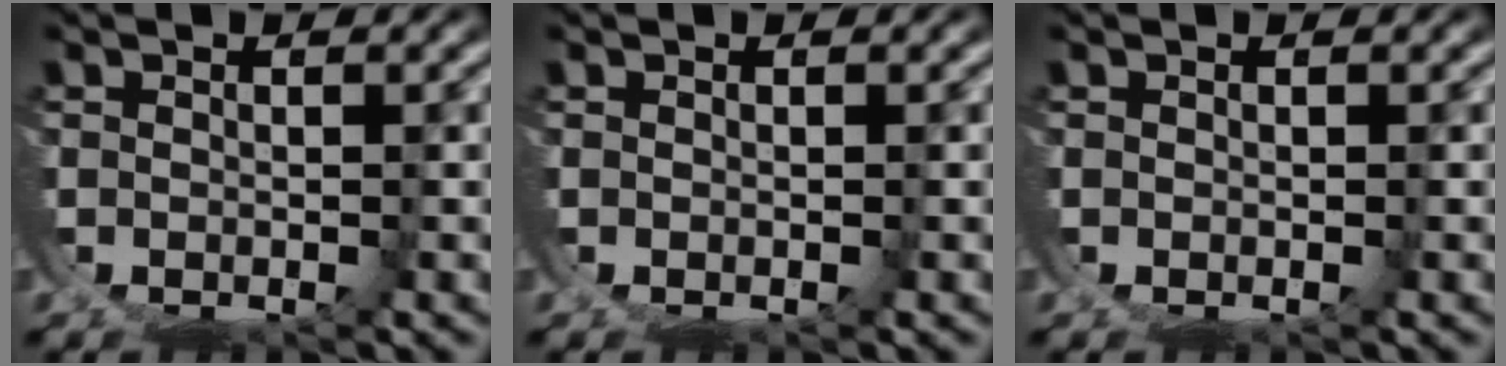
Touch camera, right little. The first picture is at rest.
{"total": 0.0}
{"total": 0.0}